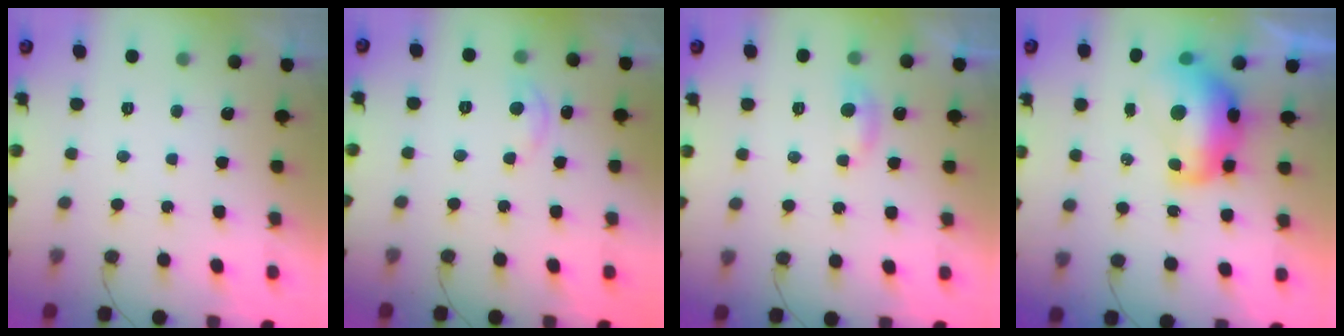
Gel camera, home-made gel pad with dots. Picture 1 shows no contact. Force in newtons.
{"total": 3.6, "press": 3.6, "slide": 0.4}
{"total": 4.9, "press": 4.9, "slide": 0.5}
{"total": 12.2, "press": 12.1, "slide": 1.6}